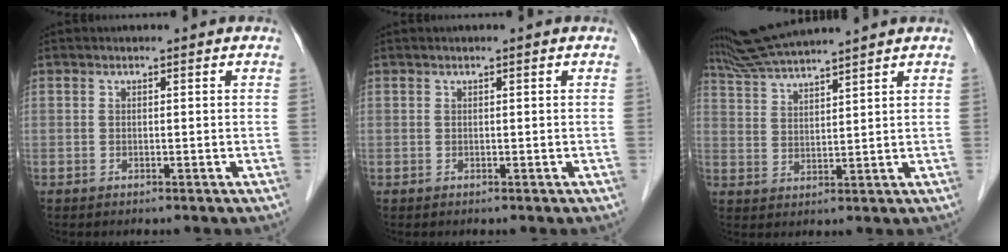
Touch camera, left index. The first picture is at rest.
{"total": 0.0}
{"total": 9.3, "force": [8.5, -1.0, 3.7], "torque": [-0.072, 0.026, 0.153]}